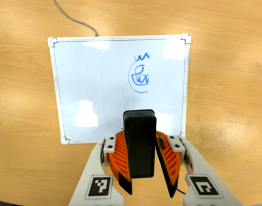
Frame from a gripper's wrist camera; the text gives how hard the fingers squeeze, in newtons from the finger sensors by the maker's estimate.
{"total": 7.9, "left": 8.5, "right": 7.2}